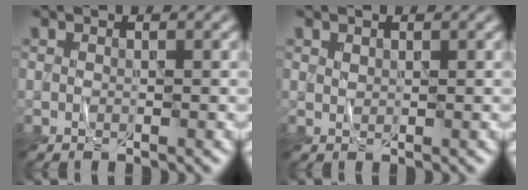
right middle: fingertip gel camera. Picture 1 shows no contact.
{"total": 0.6, "force": [0.5, 0.4, 0.2], "torque": [-0.006, 0.000, 0.012]}